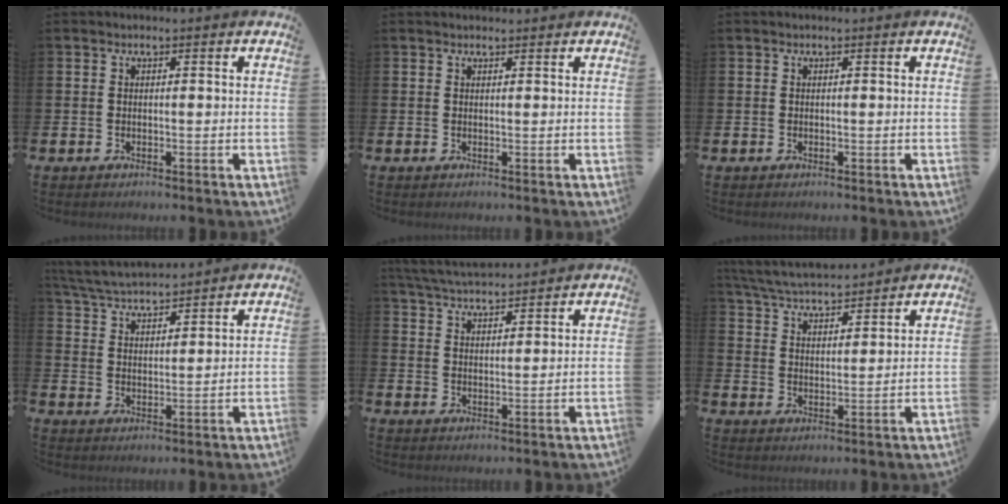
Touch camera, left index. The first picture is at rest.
{"total": 0.7, "force": [0.7, 0.1, 0.1], "torque": [0.011, -0.004, 0.010]}
{"total": 0.0}
{"total": 5.1, "force": [5.0, 0.6, 0.5], "torque": [-0.031, -0.028, 0.089]}
{"total": 4.8, "force": [4.8, 0.4, 0.5], "torque": [-0.028, -0.024, 0.087]}
{"total": 5.4, "force": [5.3, 0.6, 0.8], "torque": [-0.038, -0.033, 0.093]}